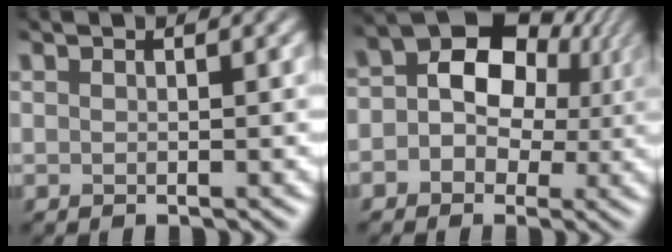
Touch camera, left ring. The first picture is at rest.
{"total": 7.8, "force": [0.1, 6.4, 4.4], "torque": [-0.068, 0.011, -0.009]}